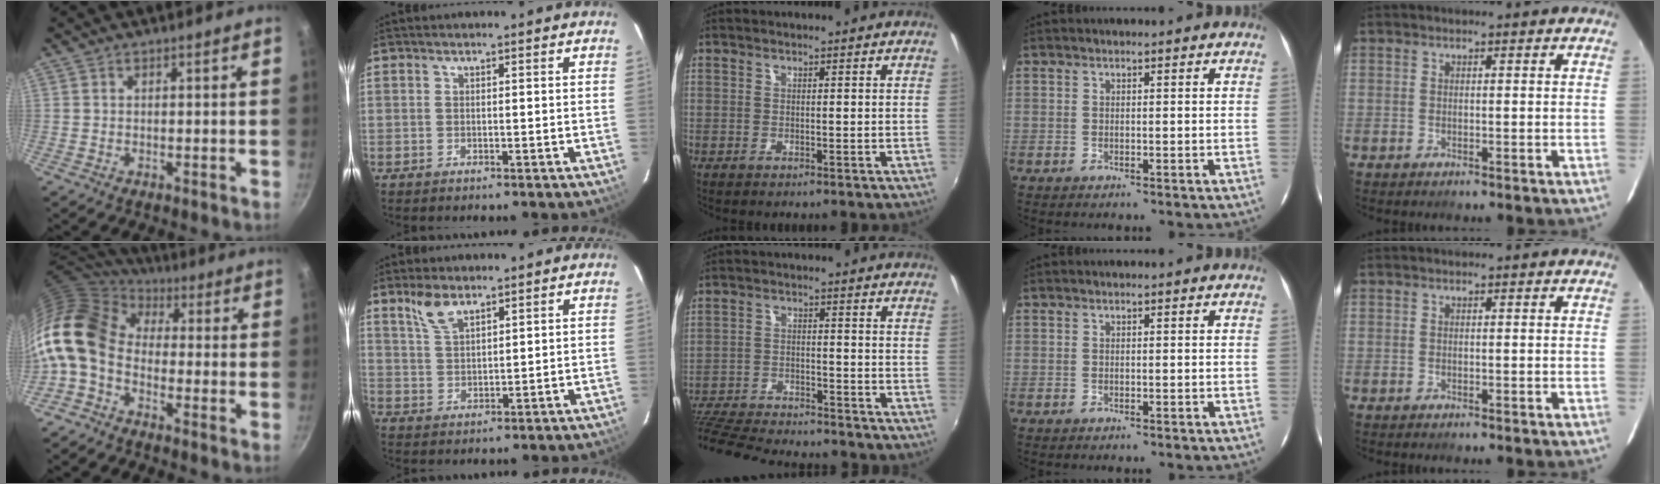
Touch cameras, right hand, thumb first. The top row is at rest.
{"thumb": {"total": 15.5, "force": [-0.4, 10.6, 11.2], "torque": [-0.219, 0.025, -0.031]}, "index": {"total": 5.3, "force": [3.9, 2.1, 3.0], "torque": [-0.058, 0.005, 0.082]}, "middle": {"total": 18.4, "force": [-16.6, 3.6, 7.2], "torque": [-0.161, -0.025, -0.260]}}